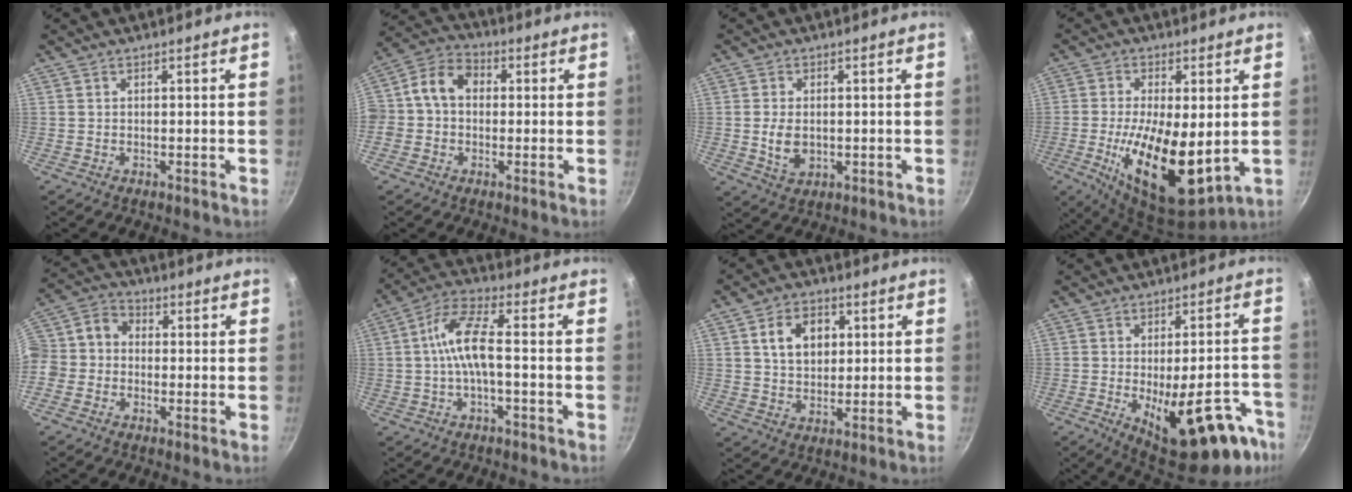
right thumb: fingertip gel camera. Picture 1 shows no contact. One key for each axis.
{"total": 9.0, "fx": 0.2, "fy": 7.3, "fz": 5.3, "tx": -0.072, "ty": 0.024, "tz": -0.022}
{"total": 5.5, "fx": -0.3, "fy": 3.6, "fz": 4.1, "tx": -0.074, "ty": -0.004, "tz": 0.001}
{"total": 16.5, "fx": -1.6, "fy": 7.1, "fz": 14.8, "tx": -0.253, "ty": -0.014, "tz": -0.019}
{"total": 9.4, "fx": -1.8, "fy": 8.0, "fz": 4.6, "tx": -0.079, "ty": 0.036, "tz": -0.055}
{"total": 8.3, "fx": -1.1, "fy": 2.4, "fz": 7.9, "tx": -0.170, "ty": 0.031, "tz": -0.032}
{"total": 8.4, "fx": 2.3, "fy": 6.1, "fz": 5.3, "tx": -0.067, "ty": 0.003, "tz": 0.037}
{"total": 20.8, "fx": -9.7, "fy": 8.5, "fz": 16.3, "tx": -0.153, "ty": 0.020, "tz": -0.119}